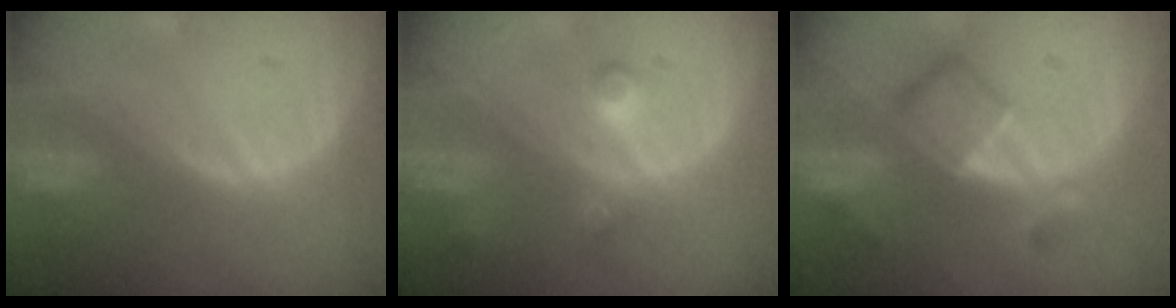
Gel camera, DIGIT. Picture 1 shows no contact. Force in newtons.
{"total": 3.7, "press": 3.7, "slide": 0.5}
{"total": 7.2, "press": 6.2, "slide": 3.7}